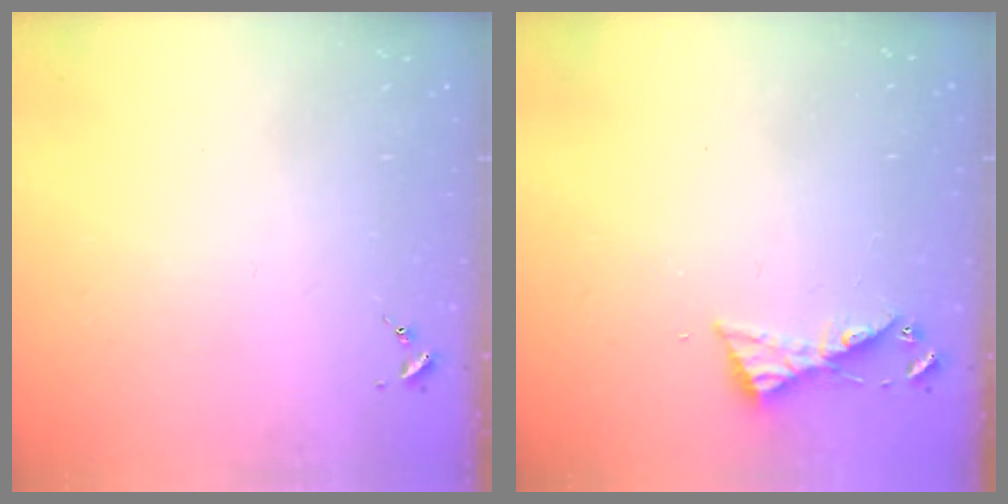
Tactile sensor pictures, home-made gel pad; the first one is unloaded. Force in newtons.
{"total": 5.2, "press": 5.2, "slide": 0.4}